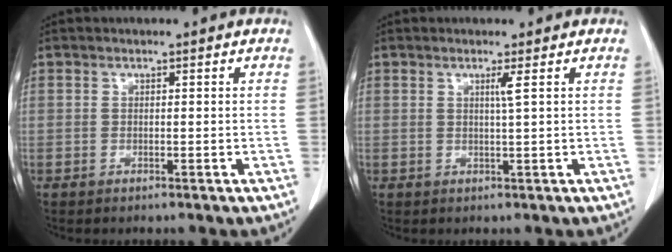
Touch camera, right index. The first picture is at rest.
{"total": 1.4, "force": [0.5, -0.5, 1.2], "torque": [-0.026, -0.004, 0.010]}